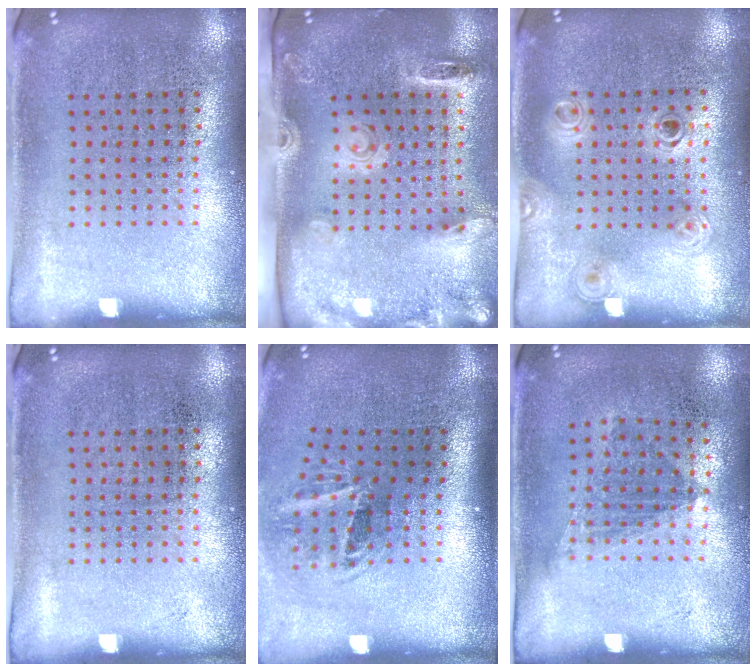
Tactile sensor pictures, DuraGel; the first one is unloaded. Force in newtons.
{"total": 2.7, "press": 1.9, "slide": 1.9}
{"total": 1.2, "press": 1.0, "slide": 0.6}
{"total": 0.0}
{"total": 2.0, "press": 1.1, "slide": 1.6}
{"total": 1.1, "press": 0.8, "slide": 0.7}